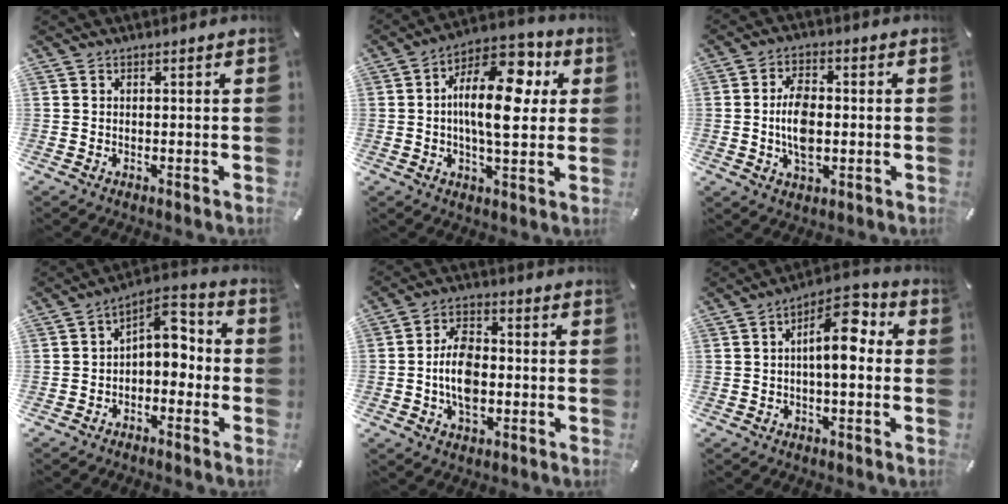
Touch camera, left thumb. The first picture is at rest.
{"total": 16.8, "force": [3.2, 8.0, 14.4], "torque": [-0.233, -0.016, 0.049]}
{"total": 8.5, "force": [-0.7, 5.2, 6.7], "torque": [-0.137, 0.000, -0.015]}
{"total": 7.1, "force": [0.0, 4.9, 5.2], "torque": [-0.068, -0.004, -0.008]}
{"total": 10.6, "force": [-2.1, 6.8, 7.8], "torque": [-0.156, 0.011, -0.037]}
{"total": 10.4, "force": [1.2, 4.6, 9.2], "torque": [-0.131, -0.002, 0.016]}